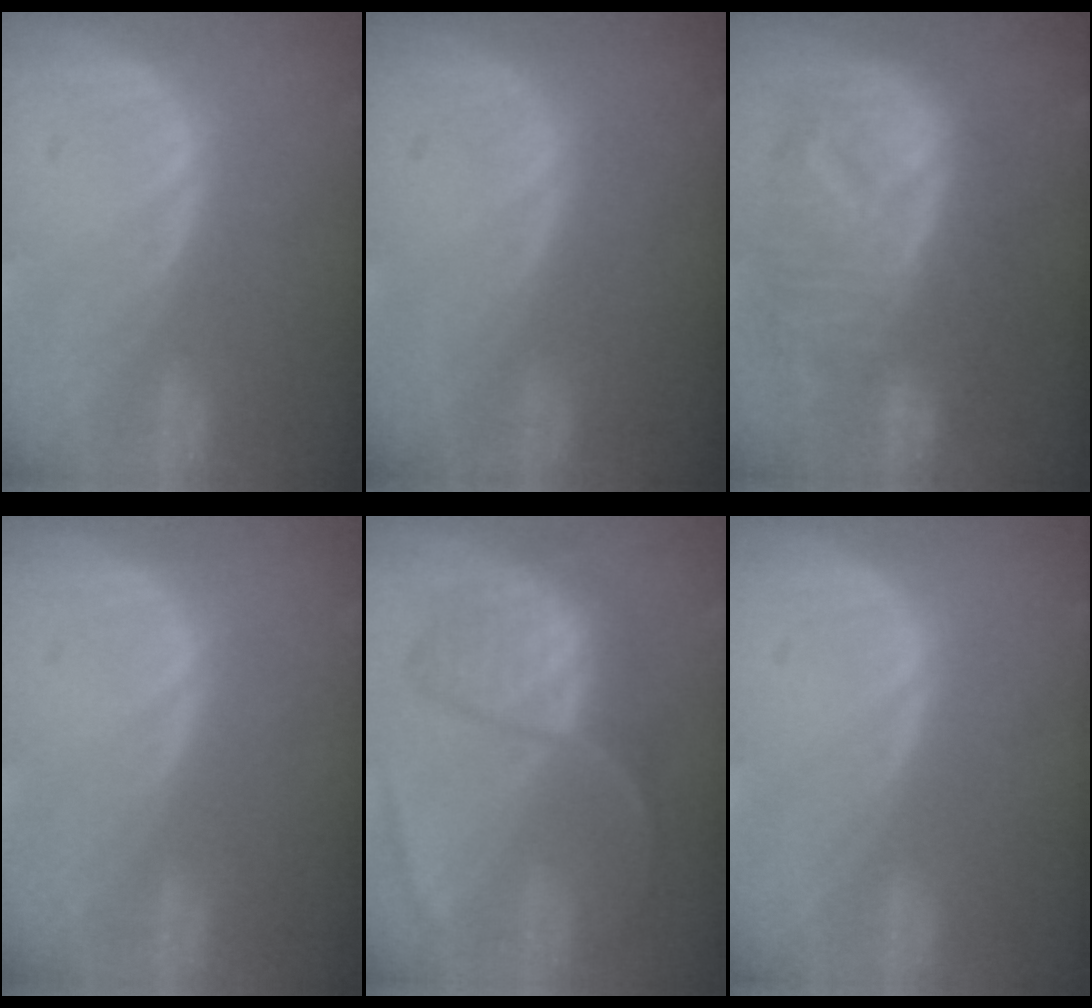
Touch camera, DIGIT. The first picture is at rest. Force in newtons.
{"total": 0.0}
{"total": 12.3, "press": 12.2, "slide": 1.3}
{"total": 0.0}
{"total": 8.9, "press": 7.6, "slide": 4.5}
{"total": 0.0}